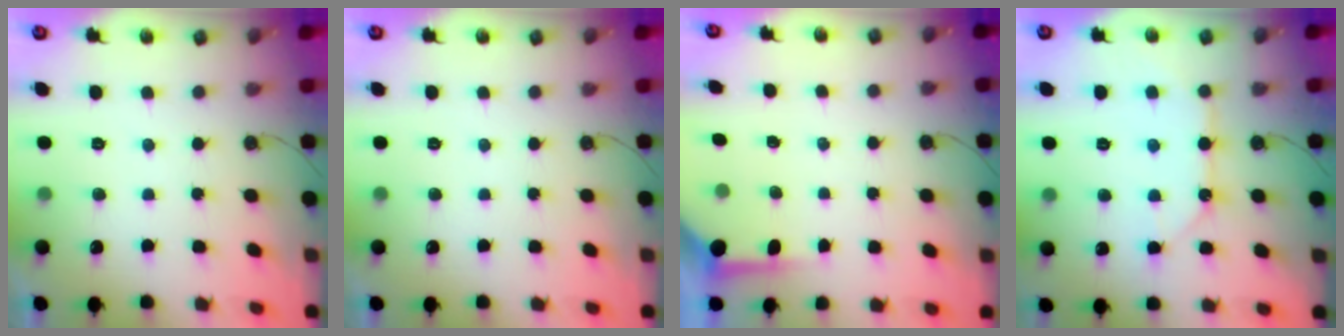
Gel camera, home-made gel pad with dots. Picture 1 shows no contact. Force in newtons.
{"total": 0.0}
{"total": 3.6, "press": 3.5, "slide": 0.5}
{"total": 10.6, "press": 10.6, "slide": 0.6}